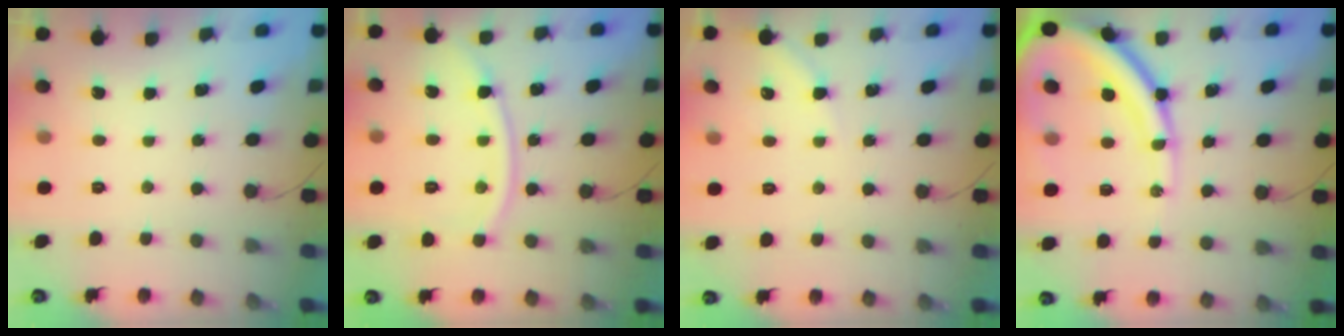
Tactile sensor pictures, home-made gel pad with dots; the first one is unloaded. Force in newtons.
{"total": 11.9, "press": 11.8, "slide": 1.3}
{"total": 4.1, "press": 4.1, "slide": 0.5}
{"total": 18.5, "press": 18.4, "slide": 1.8}